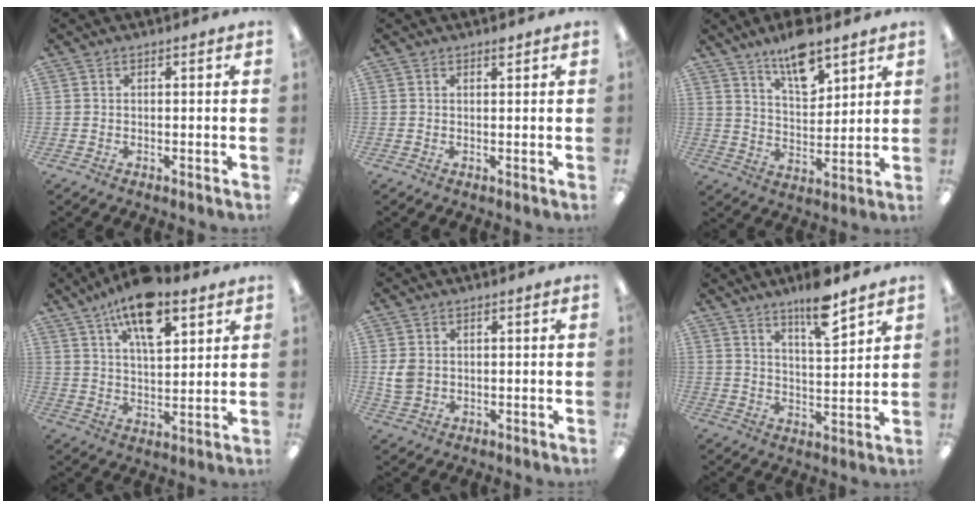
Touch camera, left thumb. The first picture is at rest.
{"total": 1.2, "force": [1.0, 0.2, 0.6], "torque": [-0.006, -0.003, 0.015]}
{"total": 11.5, "force": [8.6, 4.3, 6.4], "torque": [-0.098, -0.046, 0.148]}
{"total": 14.0, "force": [8.7, 6.0, 9.2], "torque": [-0.145, -0.032, 0.149]}
{"total": 4.3, "force": [0.6, 3.4, 2.5], "torque": [-0.046, 0.001, 0.010]}
{"total": 10.1, "force": [7.7, 2.1, 6.2], "torque": [-0.091, -0.050, 0.127]}